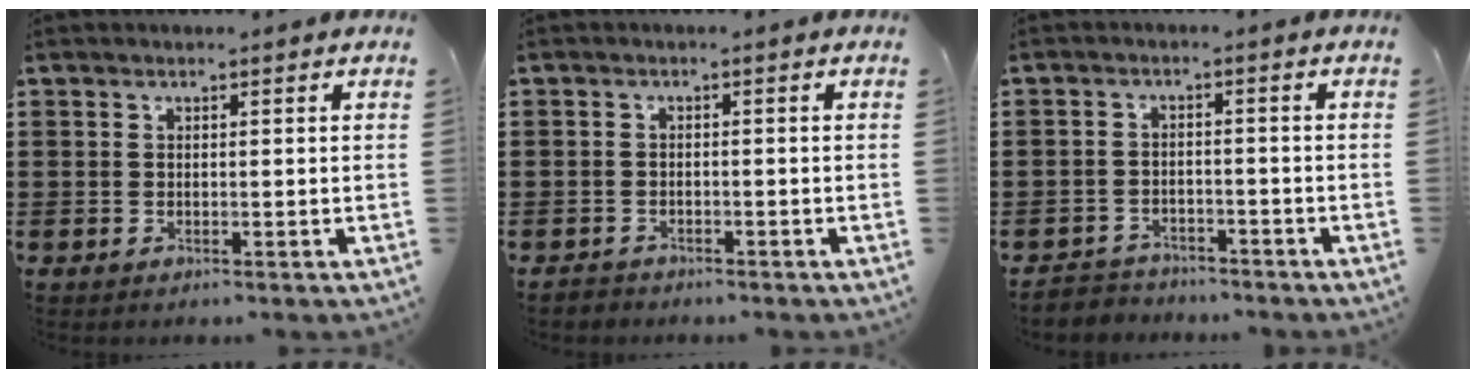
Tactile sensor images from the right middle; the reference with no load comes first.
{"total": 1.1, "force": [-1.1, 0.4, -0.1], "torque": [-0.002, 0.002, -0.024]}
{"total": 3.0, "force": [-2.9, 0.7, -0.3], "torque": [-0.003, -0.002, -0.064]}